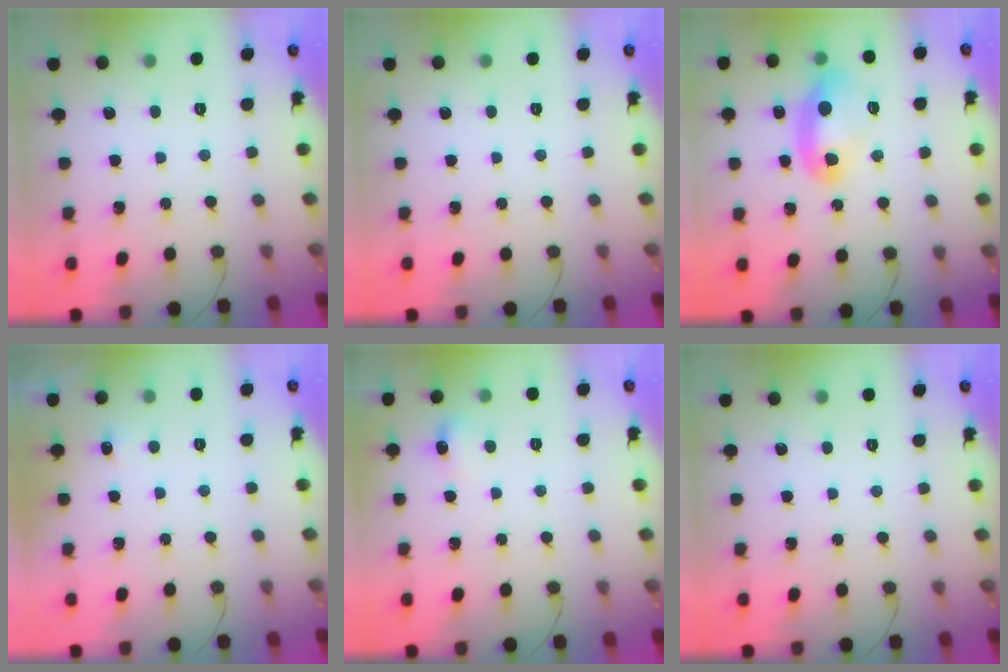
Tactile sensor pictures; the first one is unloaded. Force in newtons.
{"total": 0.0}
{"total": 10.4, "press": 10.4, "slide": 1.0}
{"total": 2.4, "press": 2.2, "slide": 1.1}
{"total": 9.1, "press": 5.0, "slide": 7.7}
{"total": 0.0}